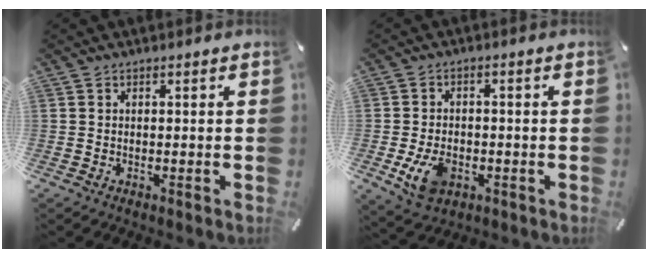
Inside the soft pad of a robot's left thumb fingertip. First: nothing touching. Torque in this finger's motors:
{"motor_torque": [0.69, 0.78, 0.63, 0.37, 0.08]}